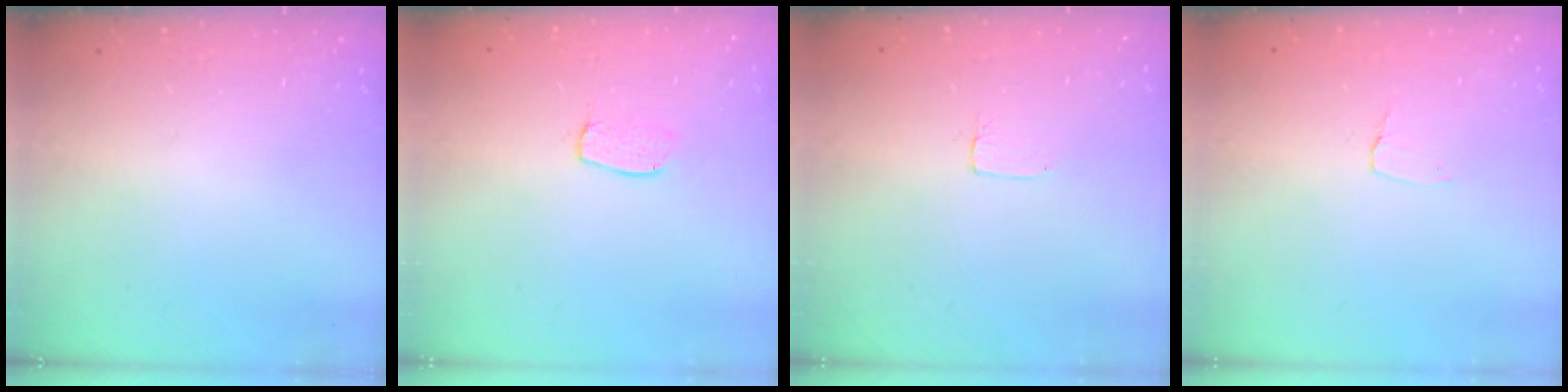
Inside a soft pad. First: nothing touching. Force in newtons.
{"total": 5.7, "press": 5.7, "slide": 0.4}
{"total": 1.2, "press": 1.2, "slide": 0.0}
{"total": 2.6, "press": 2.6, "slide": 0.2}